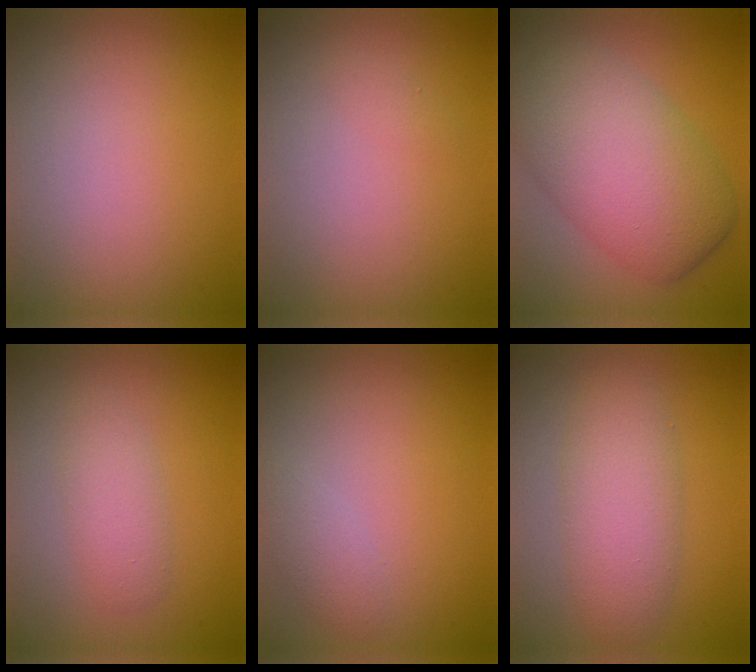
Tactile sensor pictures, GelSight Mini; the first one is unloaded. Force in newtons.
{"total": 0.6, "press": 0.5, "slide": 0.1}
{"total": 9.6, "press": 9.6, "slide": 0.3}
{"total": 2.2, "press": 2.2, "slide": 0.0}
{"total": 1.4, "press": 1.4, "slide": 0.1}
{"total": 4.3, "press": 4.3, "slide": 0.4}